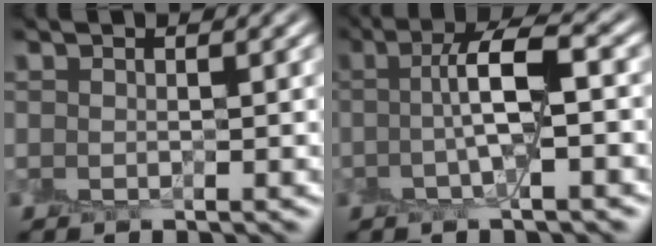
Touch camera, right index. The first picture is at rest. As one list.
[{"total": 4.8, "force": [0.0, 0.8, 4.7], "torque": [-0.088, 0.019, -0.009]}]